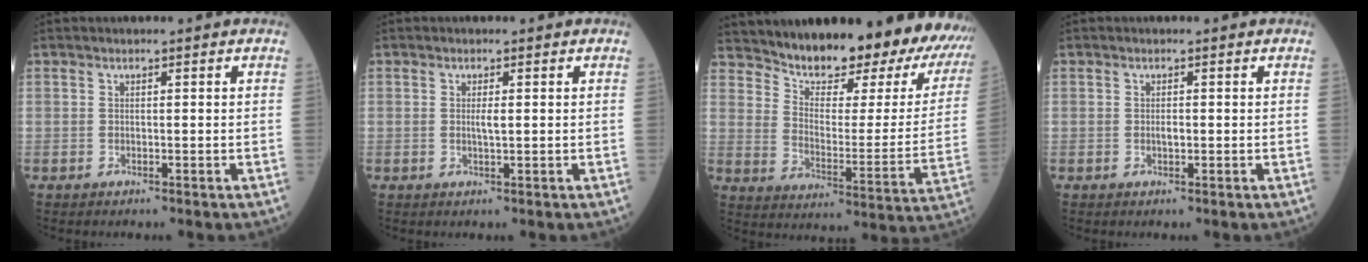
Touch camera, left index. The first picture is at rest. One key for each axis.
{"total": 1.4, "fx": 0.1, "fy": 0.2, "fz": 1.4, "tx": -0.029, "ty": 0.000, "tz": 0.001}
{"total": 24.1, "fx": 22.0, "fy": 5.4, "fz": 8.2, "tx": -0.117, "ty": -0.080, "tz": 0.278}
{"total": 1.0, "fx": -0.1, "fy": 0.4, "fz": 0.9, "tx": -0.019, "ty": 0.001, "tz": -0.002}